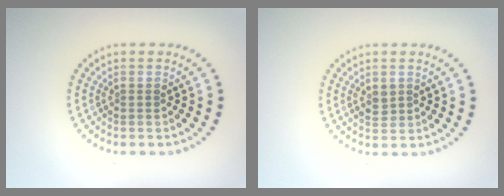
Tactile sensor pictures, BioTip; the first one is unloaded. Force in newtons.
{"total": 1.5, "press": 1.5, "slide": 0.3}